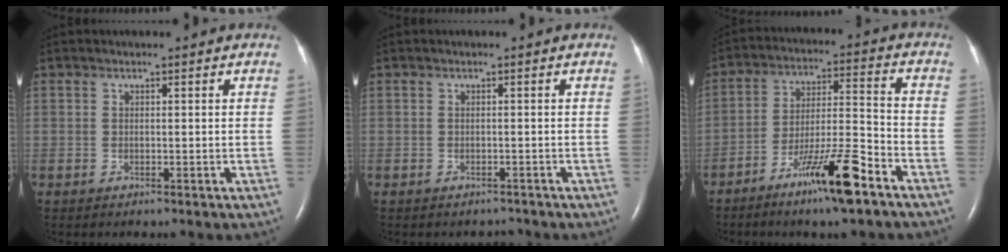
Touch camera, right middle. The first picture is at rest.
{"total": 1.1, "force": [-1.0, 0.5, -0.1], "torque": [0.000, 0.000, -0.013]}
{"total": 11.9, "force": [-7.6, 0.6, 9.2], "torque": [-0.162, -0.010, -0.136]}